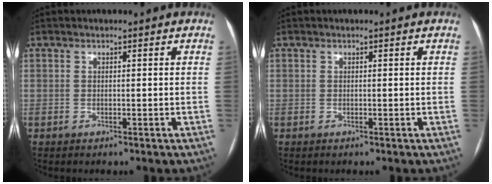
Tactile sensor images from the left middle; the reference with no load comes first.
{"total": 0.0}